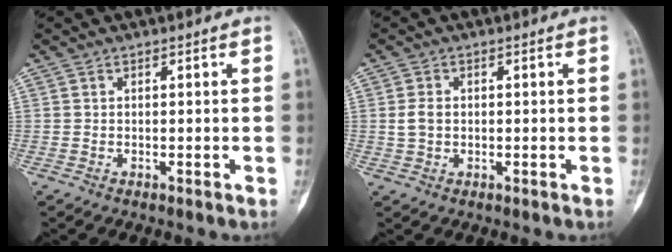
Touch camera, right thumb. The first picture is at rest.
{"total": 2.7, "force": [0.1, 2.0, 1.8], "torque": [-0.036, 0.004, 0.003]}